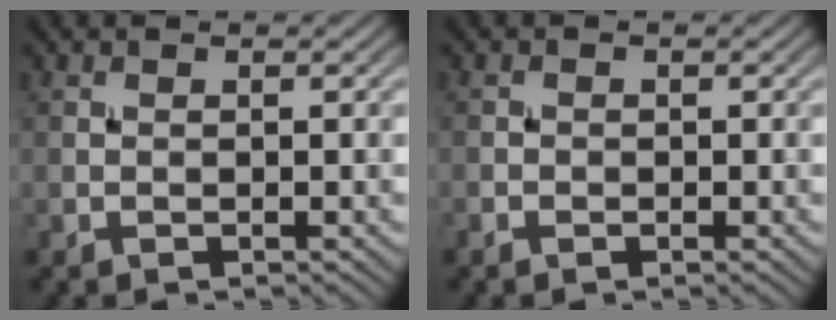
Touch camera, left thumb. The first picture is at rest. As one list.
[{"total": 0.8, "force": [-0.5, 0.6, 0.2], "torque": [-0.003, -0.003, -0.008]}]